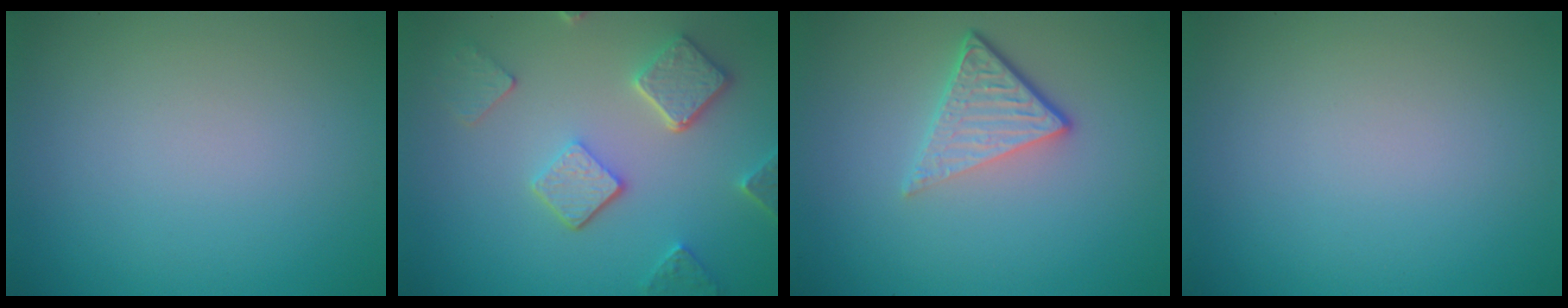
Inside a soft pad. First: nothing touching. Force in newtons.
{"total": 5.1, "press": 3.9, "slide": 3.3}
{"total": 4.0, "press": 2.7, "slide": 2.9}
{"total": 0.0}